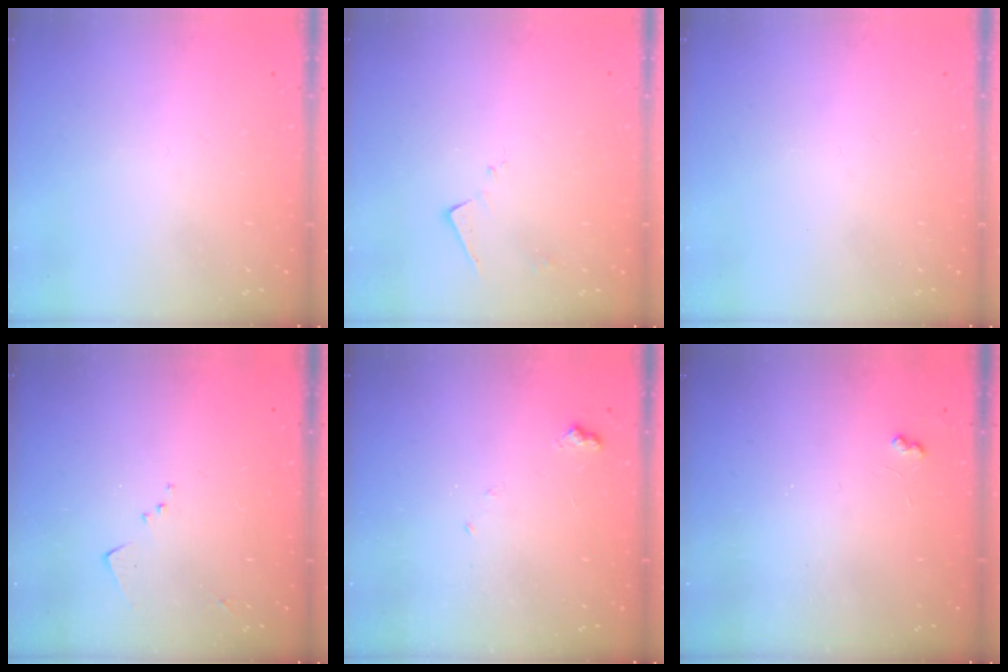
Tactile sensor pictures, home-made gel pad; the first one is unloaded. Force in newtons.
{"total": 7.4, "press": 7.4, "slide": 0.3}
{"total": 0.0}
{"total": 6.3, "press": 6.2, "slide": 0.9}
{"total": 5.6, "press": 5.6, "slide": 0.9}
{"total": 2.9, "press": 2.9, "slide": 0.5}